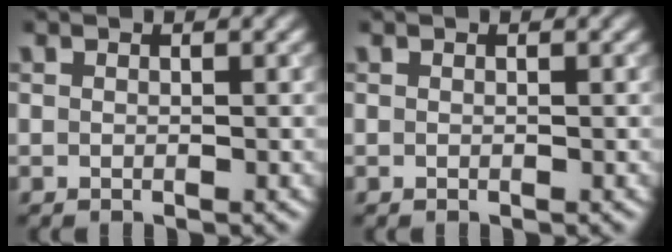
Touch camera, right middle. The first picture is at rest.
{"total": 0.0}